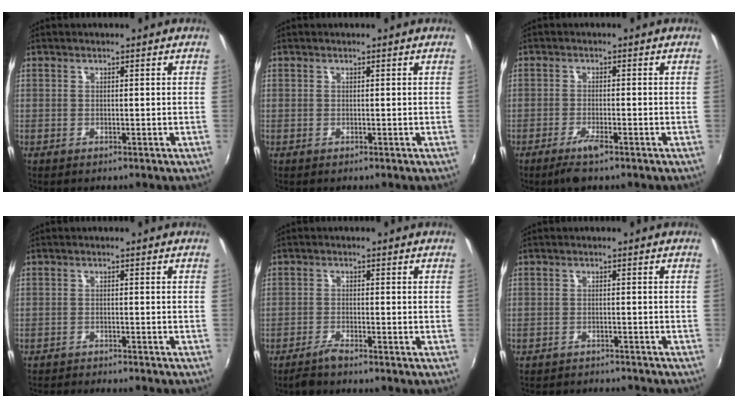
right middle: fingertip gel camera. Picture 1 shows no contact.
{"total": 0.0}
{"total": 3.6, "force": [-2.5, 0.6, 2.6], "torque": [-0.062, -0.008, -0.049]}
{"total": 6.3, "force": [-6.0, 0.6, 2.0], "torque": [-0.055, -0.016, -0.091]}
{"total": 2.5, "force": [-2.3, 0.0, 1.1], "torque": [-0.034, -0.004, -0.047]}
{"total": 8.0, "force": [-7.5, 1.8, 2.3], "torque": [-0.061, -0.012, -0.106]}